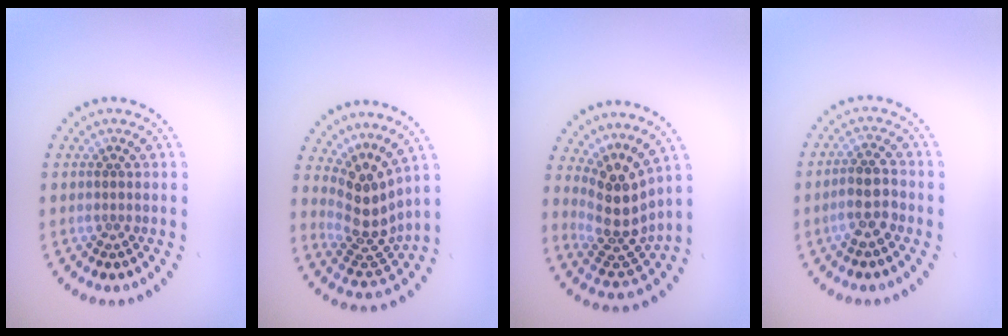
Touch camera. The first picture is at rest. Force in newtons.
{"total": 4.3, "press": 3.0, "slide": 3.1}
{"total": 4.5, "press": 3.4, "slide": 3.0}
{"total": 2.8, "press": 2.6, "slide": 1.0}